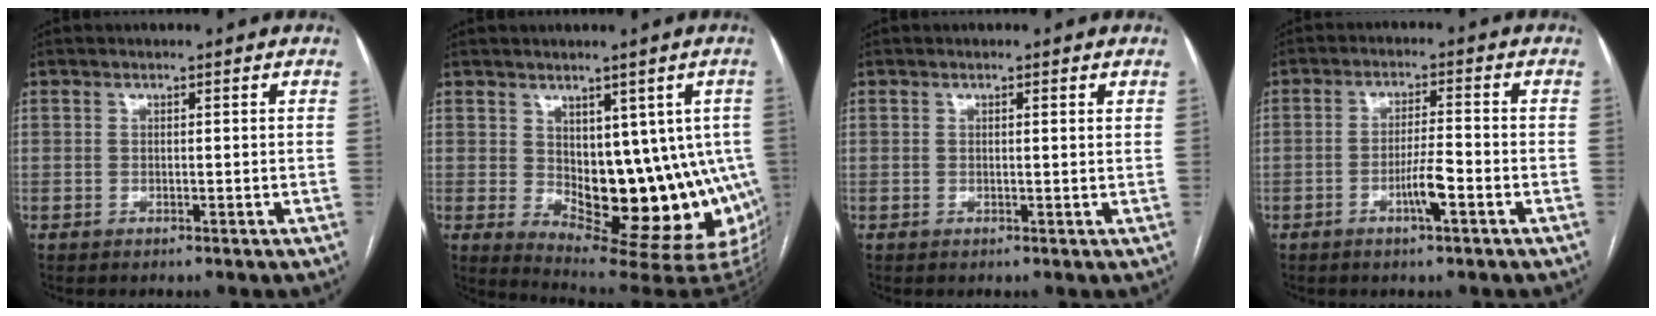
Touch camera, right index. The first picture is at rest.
{"total": 16.2, "force": [-0.9, 9.0, 13.5], "torque": [-0.146, 0.002, 0.008]}
{"total": 0.9, "force": [0.5, 0.1, 0.7], "torque": [-0.017, 0.003, 0.004]}
{"total": 4.6, "force": [-2.1, 0.4, 4.1], "torque": [-0.078, -0.002, -0.038]}